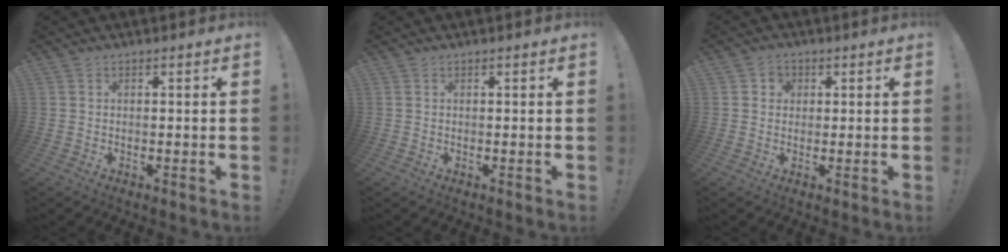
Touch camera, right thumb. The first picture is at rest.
{"total": 0.0}
{"total": 3.0, "force": [0.8, 2.8, 0.8], "torque": [-0.007, -0.002, 0.013]}